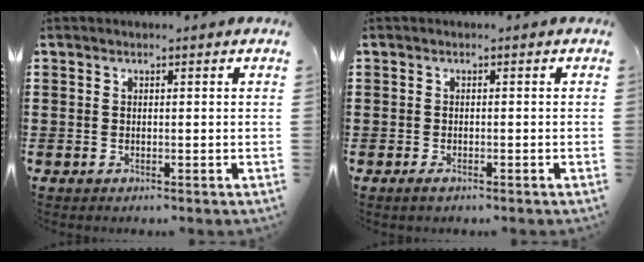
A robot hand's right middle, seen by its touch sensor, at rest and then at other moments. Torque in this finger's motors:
{"motor_torque": [-0.05, 0.21, -0.21, -0.05]}